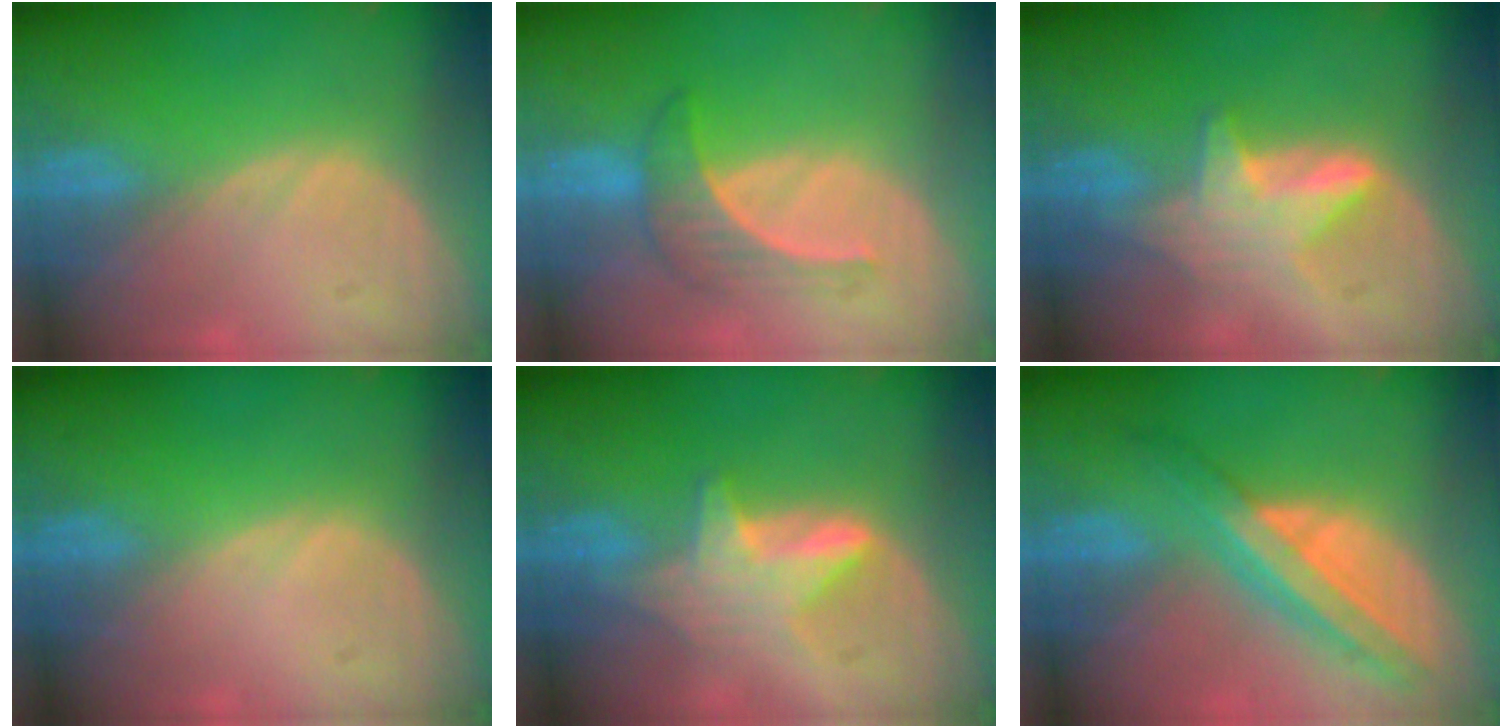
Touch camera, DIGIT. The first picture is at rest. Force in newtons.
{"total": 4.5, "press": 4.4, "slide": 0.8}
{"total": 5.9, "press": 5.8, "slide": 0.8}
{"total": 0.0}
{"total": 5.9, "press": 5.8, "slide": 0.8}
{"total": 8.2, "press": 6.9, "slide": 4.4}